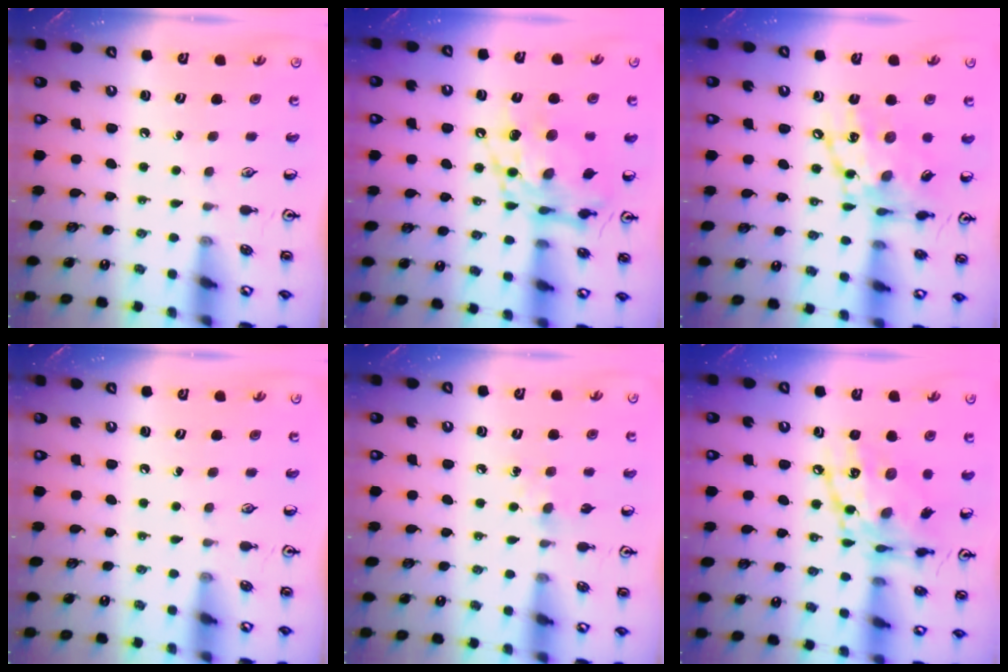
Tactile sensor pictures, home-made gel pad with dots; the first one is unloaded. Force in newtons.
{"total": 14.0, "press": 13.9, "slide": 1.6}
{"total": 16.0, "press": 15.9, "slide": 1.7}
{"total": 0.0}
{"total": 8.0, "press": 8.0, "slide": 0.9}
{"total": 16.9, "press": 16.9, "slide": 1.8}